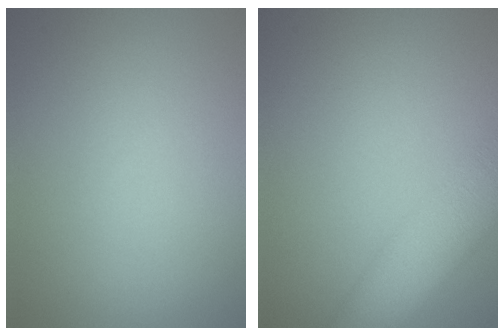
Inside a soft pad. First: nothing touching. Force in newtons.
{"total": 7.5, "press": 7.5, "slide": 0.5}